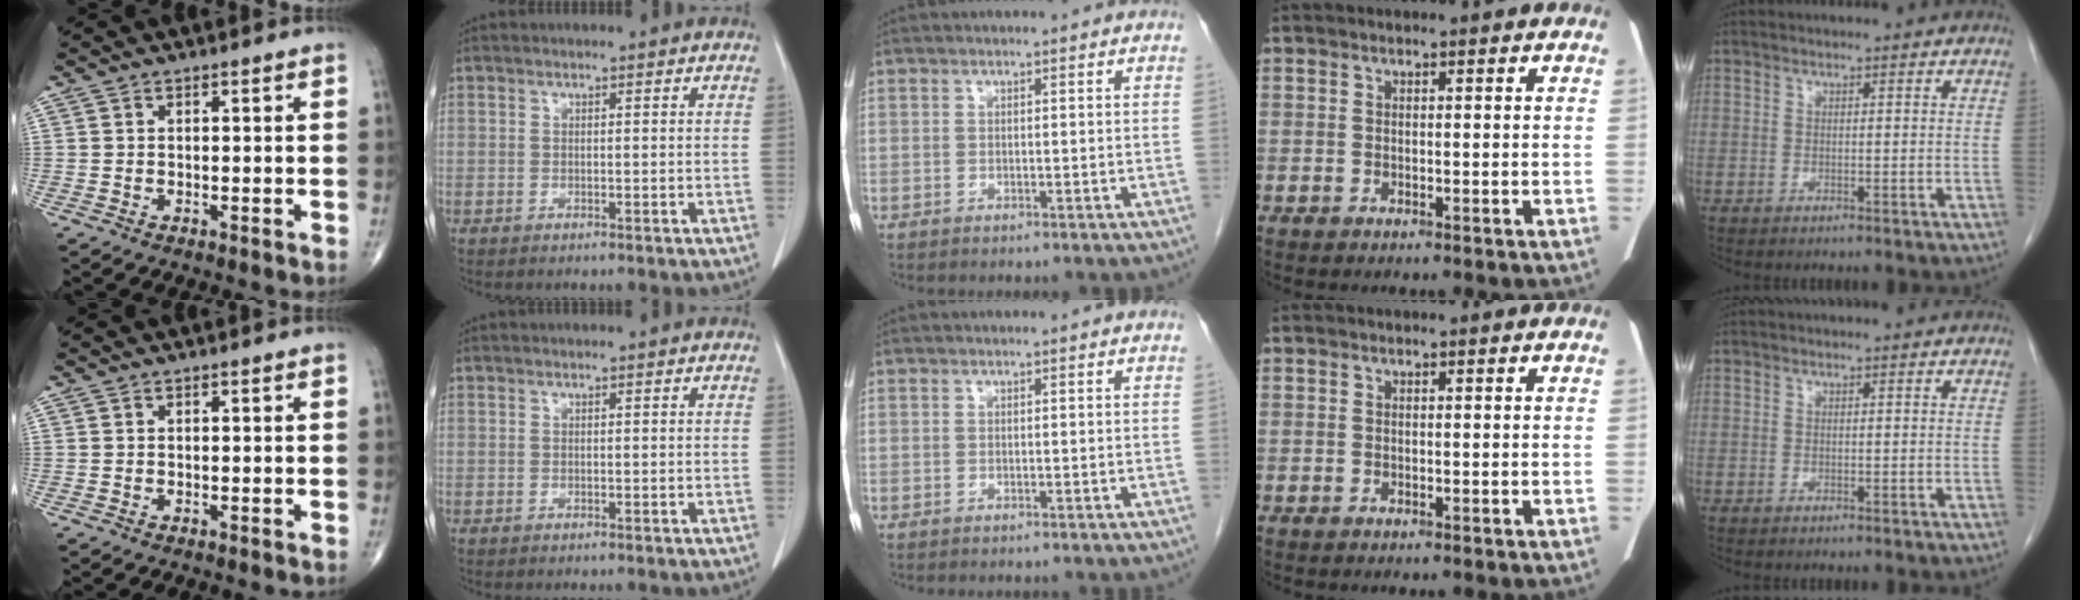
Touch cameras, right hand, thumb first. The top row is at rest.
{}